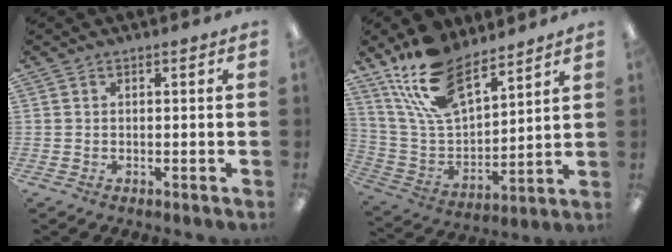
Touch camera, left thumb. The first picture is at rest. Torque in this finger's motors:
{"motor_torque": [0.36, 0.09, 1.40, -1.37, 0.31]}